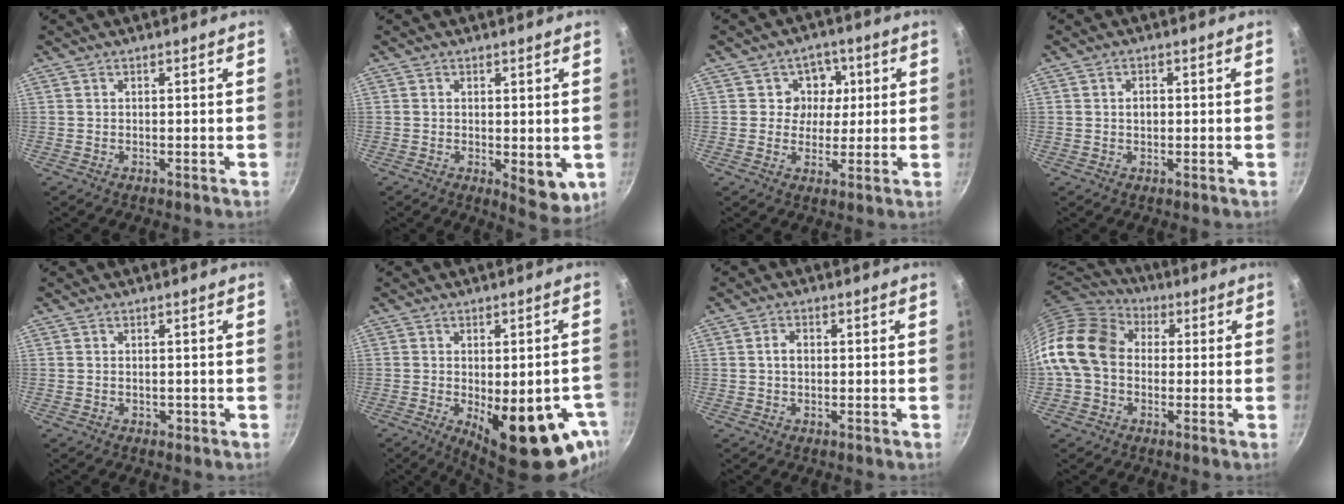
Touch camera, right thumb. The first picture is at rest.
{"total": 7.3, "force": [-0.9, 3.3, 6.4], "torque": [-0.071, -0.010, -0.004]}
{"total": 6.4, "force": [1.3, 6.0, 1.9], "torque": [0.019, -0.006, 0.010]}
{"total": 1.9, "force": [0.1, 1.3, 1.3], "torque": [-0.017, 0.005, 0.002]}
{"total": 1.0, "force": [-0.2, 0.8, 0.6], "torque": [-0.006, 0.002, -0.003]}
{"total": 18.6, "force": [-6.3, 7.4, 15.9], "torque": [-0.163, -0.005, -0.071]}
{"total": 2.6, "force": [0.2, 1.8, 1.8], "torque": [-0.024, 0.007, 0.002]}
{"total": 16.2, "force": [0.5, 12.6, 10.2], "torque": [-0.176, 0.035, -0.007]}